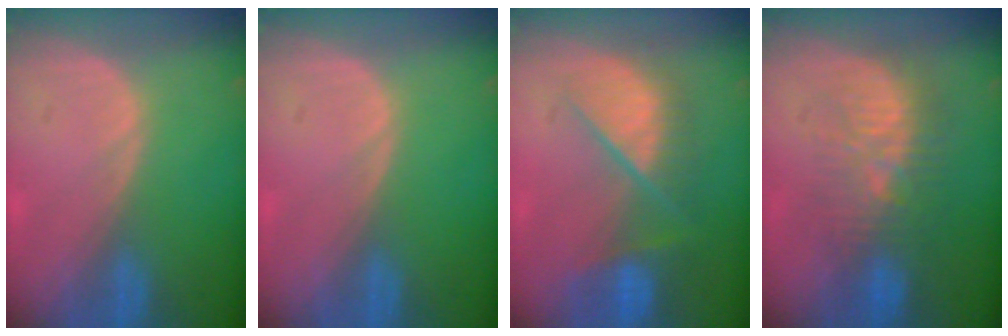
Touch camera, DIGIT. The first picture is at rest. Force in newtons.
{"total": 0.0}
{"total": 9.6, "press": 8.3, "slide": 4.8}
{"total": 9.1, "press": 8.6, "slide": 2.8}